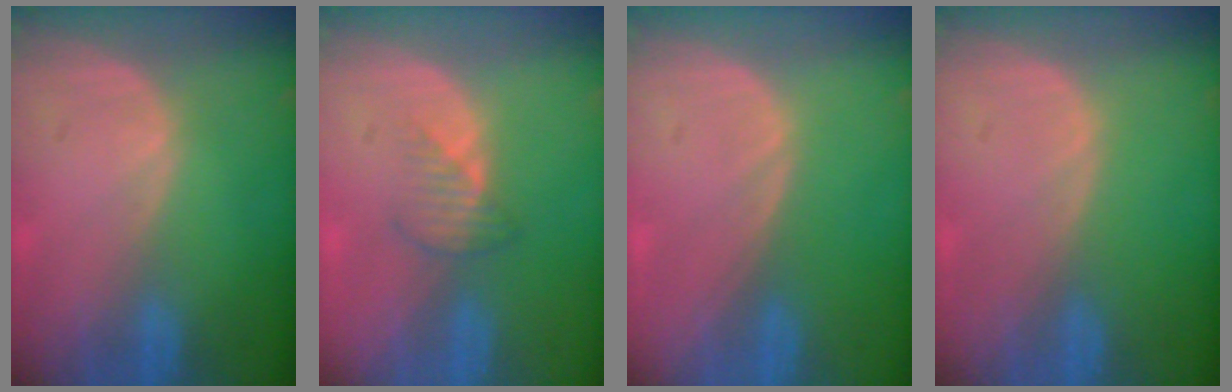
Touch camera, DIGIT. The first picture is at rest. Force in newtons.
{"total": 2.5, "press": 2.5, "slide": 0.2}
{"total": 0.0}
{"total": 0.0}